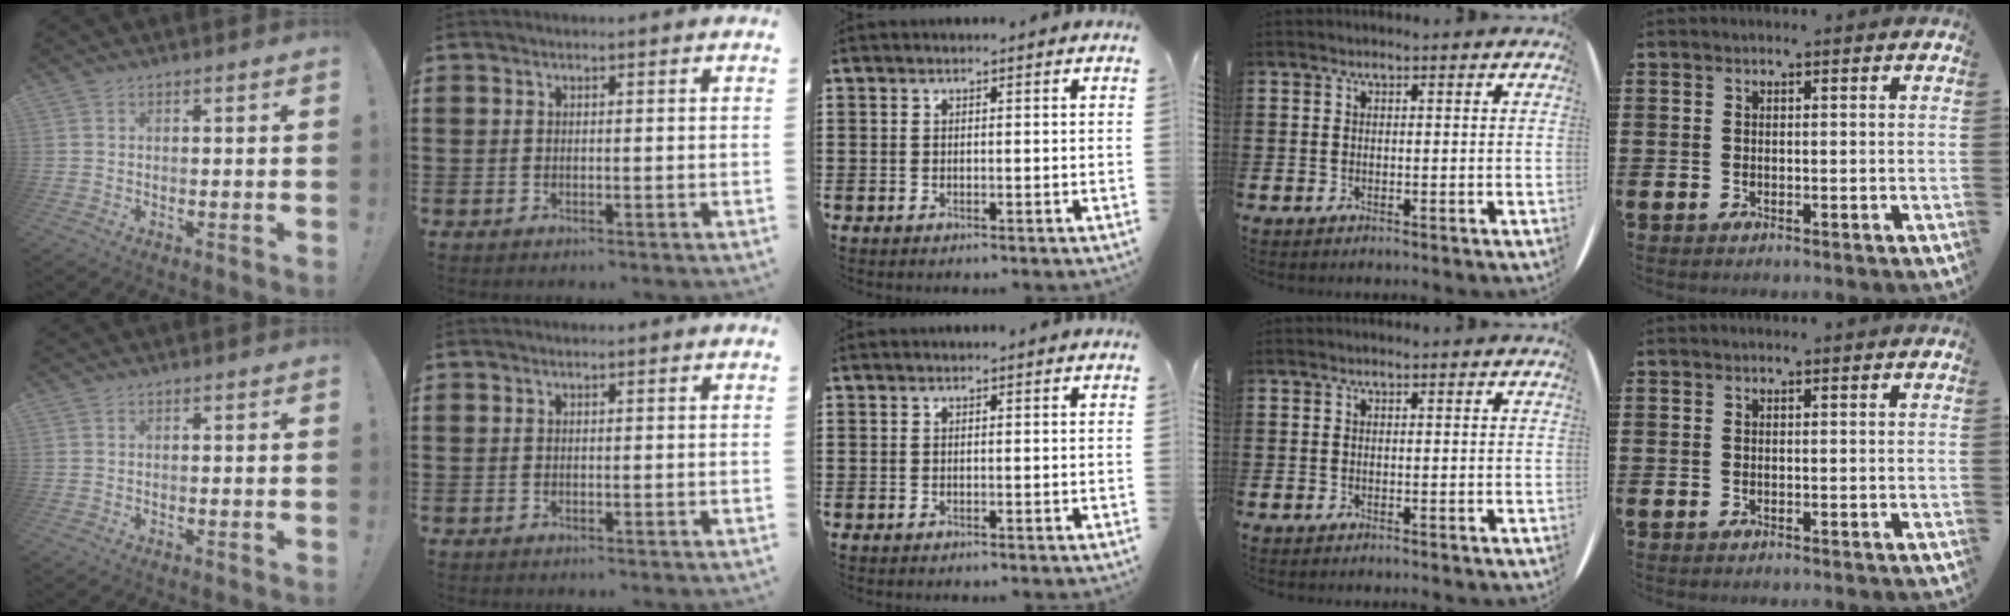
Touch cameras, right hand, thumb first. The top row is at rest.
{}